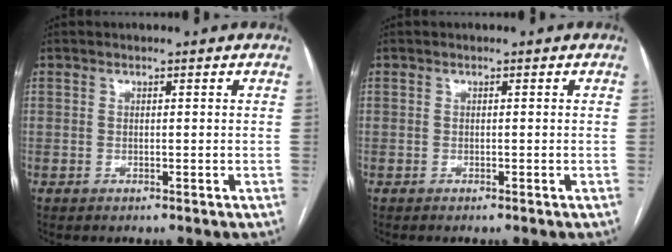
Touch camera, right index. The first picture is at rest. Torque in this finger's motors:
{"motor_torque": [0.01, 0.03, -0.01, 0.01]}